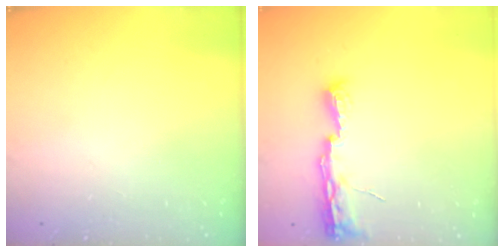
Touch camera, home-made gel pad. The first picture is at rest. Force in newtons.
{"total": 8.0, "press": 8.0, "slide": 0.7}